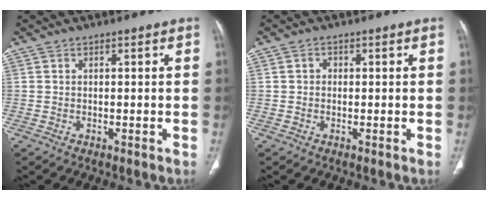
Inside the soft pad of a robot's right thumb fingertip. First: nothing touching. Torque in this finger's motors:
{"motor_torque": [-0.29, 0.21, 0.04, -0.02, 0.06]}